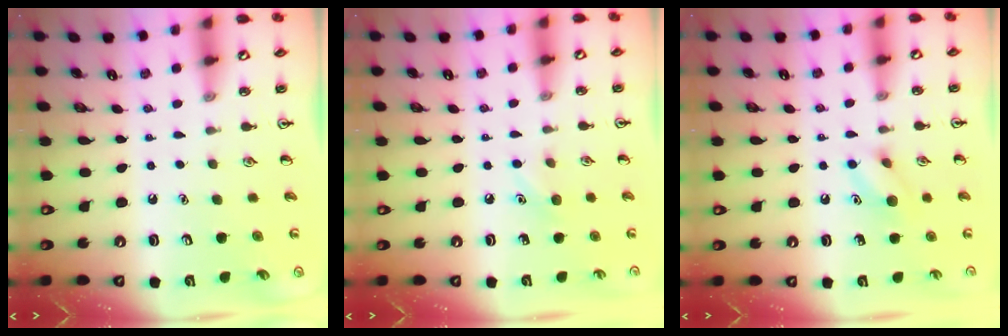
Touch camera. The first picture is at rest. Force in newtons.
{"total": 4.9, "press": 4.6, "slide": 1.5}
{"total": 8.1, "press": 8.0, "slide": 0.7}